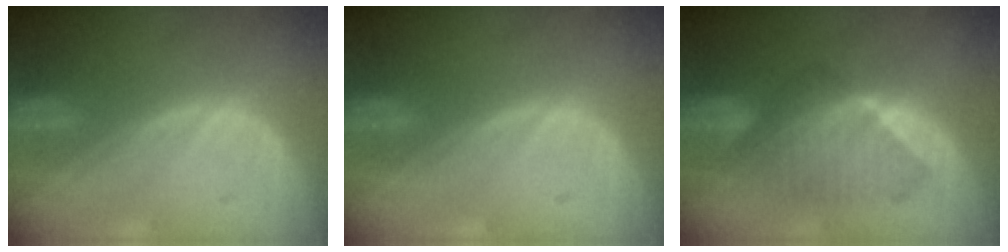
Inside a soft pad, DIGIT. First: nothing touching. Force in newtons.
{"total": 0.0}
{"total": 7.1, "press": 7.1, "slide": 0.2}